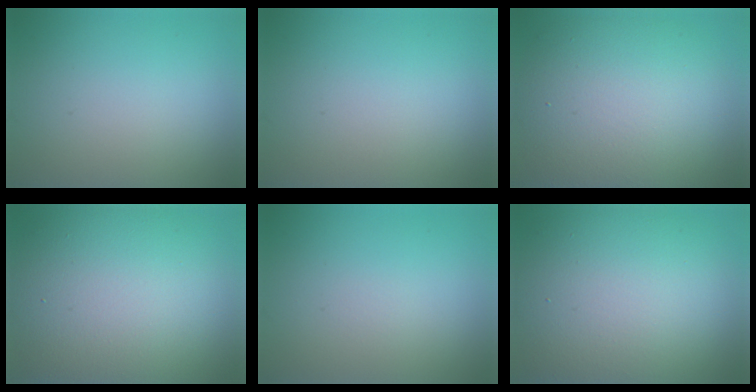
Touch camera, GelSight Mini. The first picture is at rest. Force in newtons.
{"total": 0.0}
{"total": 11.6, "press": 11.5, "slide": 1.2}
{"total": 15.6, "press": 15.5, "slide": 0.8}
{"total": 0.0}
{"total": 14.2, "press": 14.1, "slide": 1.2}